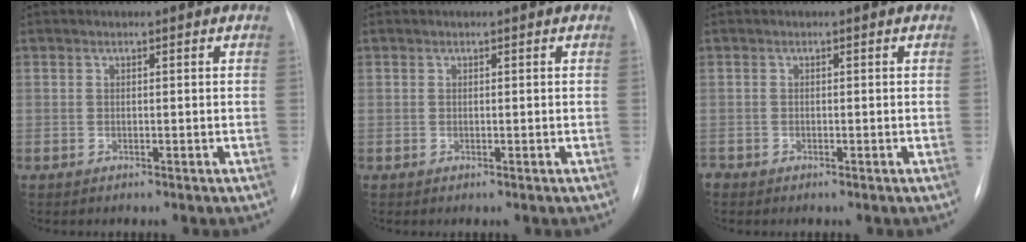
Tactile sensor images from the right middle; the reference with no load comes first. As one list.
[{"total": 0.0}, {"total": 0.6, "force": [-0.5, 0.3, 0.1], "torque": [0.002, 0.000, -0.010]}]